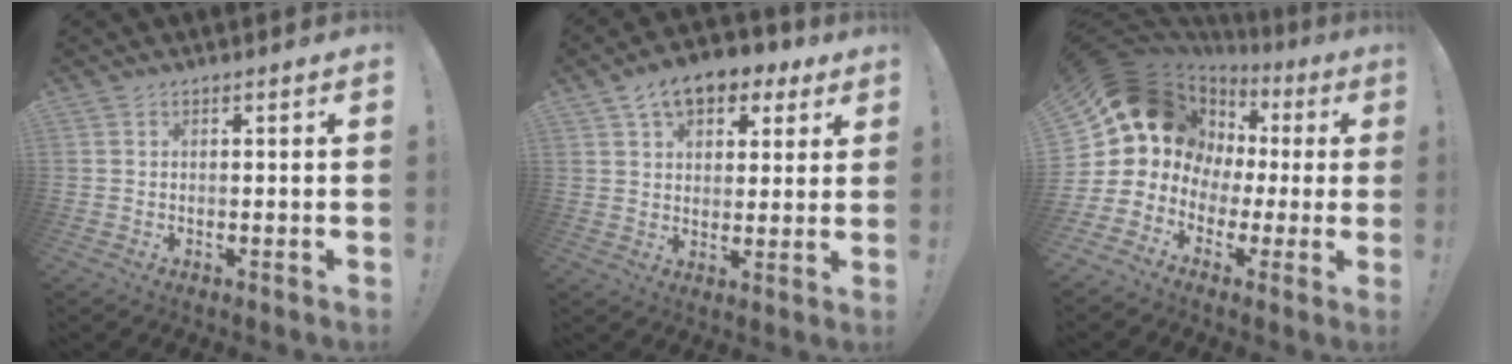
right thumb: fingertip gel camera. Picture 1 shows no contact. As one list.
[{"total": 10.7, "force": [6.0, 6.7, 5.8], "torque": [-0.092, -0.025, 0.115]}, {"total": 14.4, "force": [4.6, 12.1, 6.4], "torque": [-0.113, -0.028, 0.109]}]